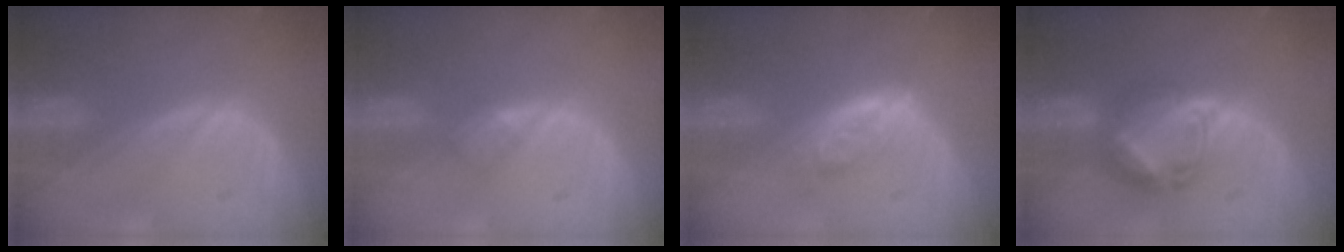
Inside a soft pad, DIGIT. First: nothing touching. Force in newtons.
{"total": 1.8, "press": 1.8, "slide": 0.2}
{"total": 4.7, "press": 4.3, "slide": 1.9}
{"total": 7.7, "press": 6.7, "slide": 3.7}